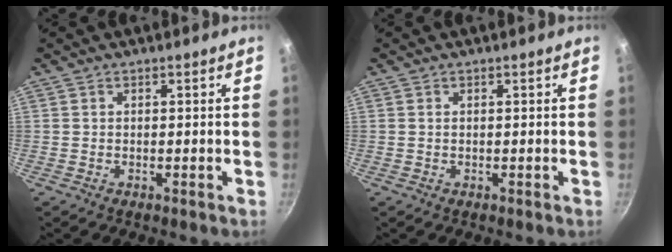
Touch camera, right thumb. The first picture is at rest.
{"total": 0.0}